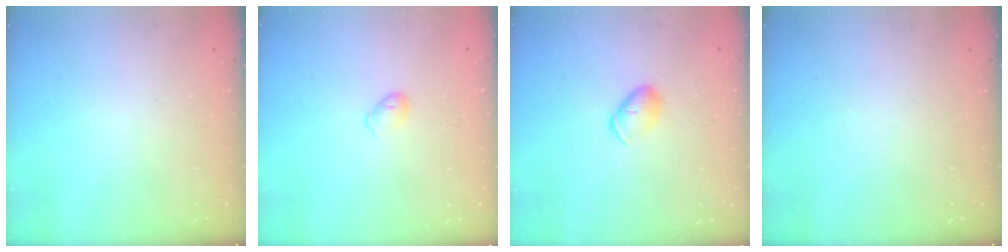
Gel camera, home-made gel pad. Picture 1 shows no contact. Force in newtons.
{"total": 5.4, "press": 5.3, "slide": 0.9}
{"total": 6.5, "press": 6.5, "slide": 0.9}
{"total": 0.0}